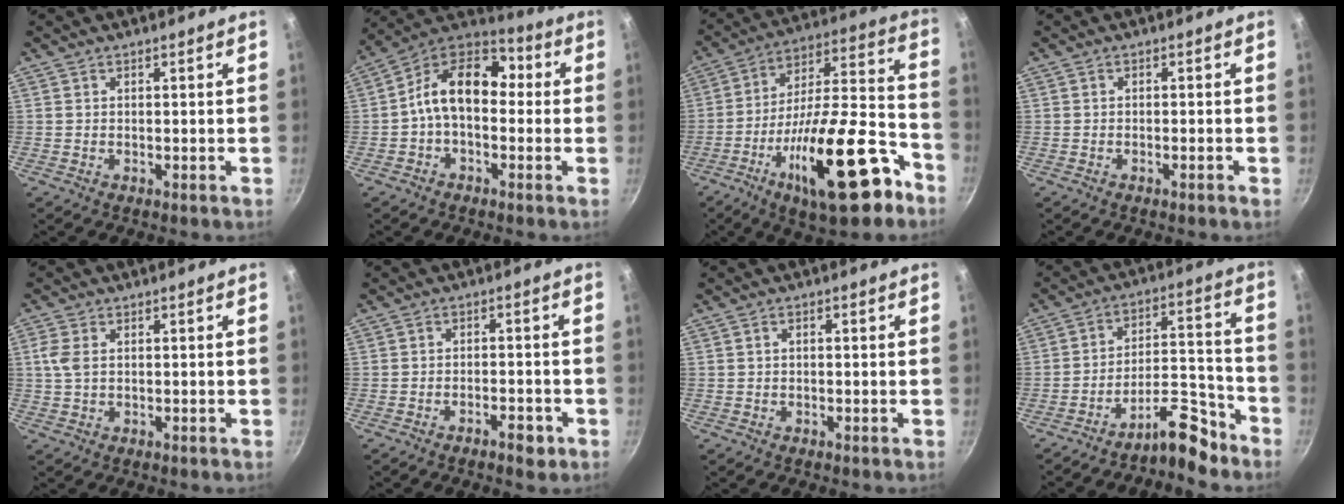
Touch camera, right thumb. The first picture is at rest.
{"total": 14.2, "force": [0.0, 9.5, 10.6], "torque": [-0.150, 0.045, -0.029]}
{"total": 26.0, "force": [-12.8, 8.9, 20.8], "torque": [-0.285, 0.070, -0.203]}
{"total": 1.1, "force": [-0.7, 0.0, 0.8], "torque": [-0.022, 0.007, -0.012]}
{"total": 3.1, "force": [0.6, 1.9, 2.4], "torque": [-0.055, 0.003, 0.011]}
{"total": 3.8, "force": [-2.3, 1.4, 2.7], "torque": [-0.034, 0.019, -0.031]}
{"total": 1.0, "force": [0.0, 0.5, 0.8], "torque": [-0.017, 0.007, 0.000]}
{"total": 10.2, "force": [-8.0, 3.3, 5.4], "torque": [-0.059, 0.095, -0.130]}